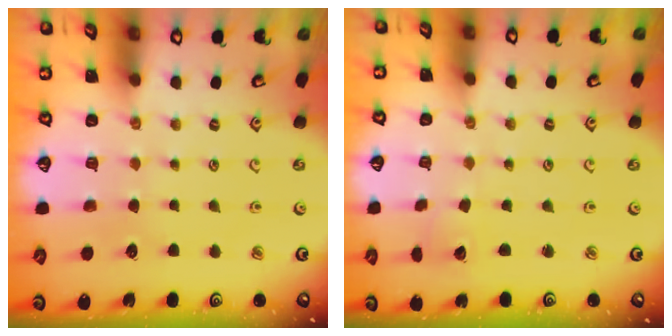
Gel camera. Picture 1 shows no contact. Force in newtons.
{"total": 2.3, "press": 2.3, "slide": 0.2}